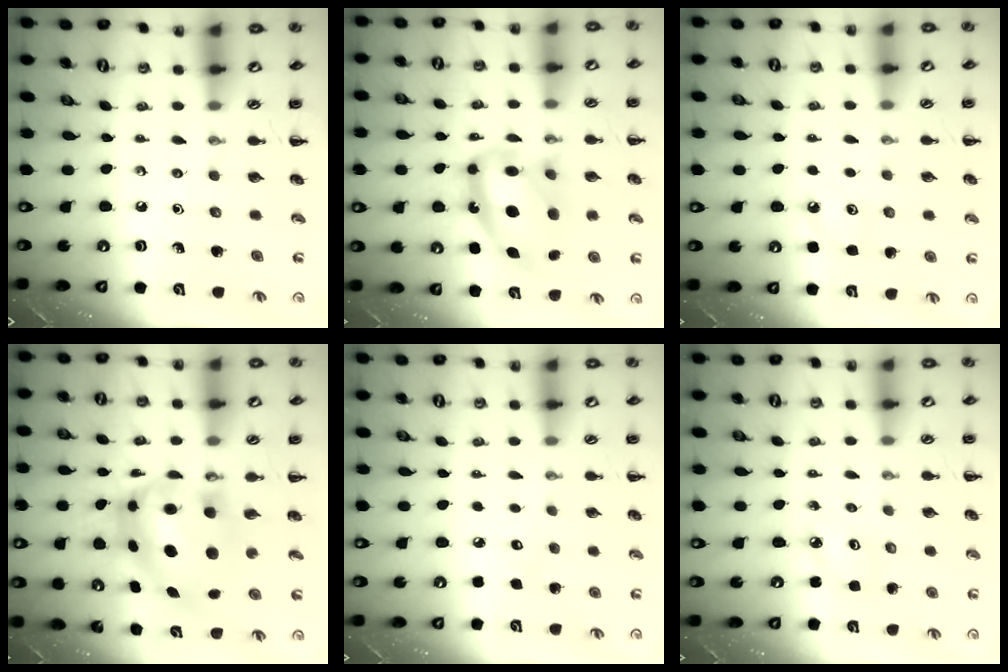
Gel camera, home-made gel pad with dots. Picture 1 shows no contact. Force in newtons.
{"total": 14.6, "press": 14.1, "slide": 3.8}
{"total": 6.8, "press": 6.6, "slide": 1.7}
{"total": 7.5, "press": 7.3, "slide": 1.7}
{"total": 4.4, "press": 4.3, "slide": 1.2}
{"total": 3.0, "press": 2.9, "slide": 0.6}